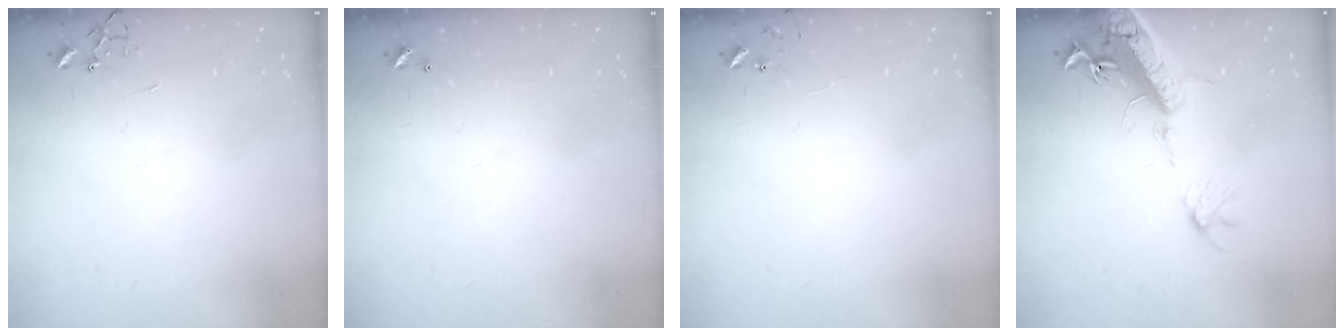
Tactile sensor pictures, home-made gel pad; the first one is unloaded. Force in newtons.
{"total": 0.0}
{"total": 4.7, "press": 4.7, "slide": 0.5}
{"total": 18.2, "press": 17.7, "slide": 4.2}